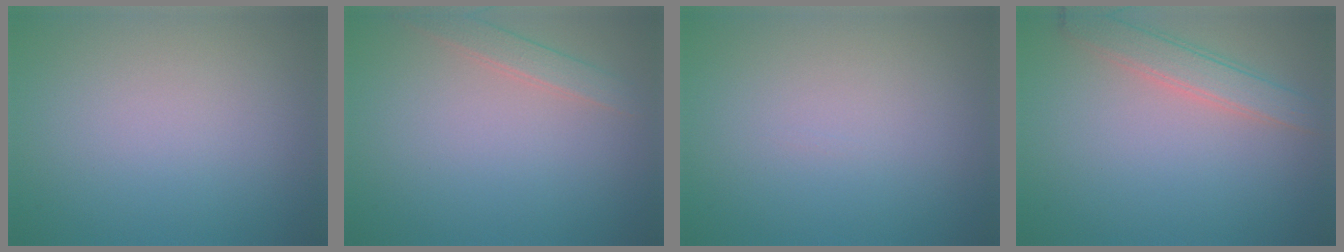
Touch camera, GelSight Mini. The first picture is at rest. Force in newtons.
{"total": 1.8, "press": 1.8, "slide": 0.1}
{"total": 0.0}
{"total": 2.9, "press": 2.9, "slide": 0.1}